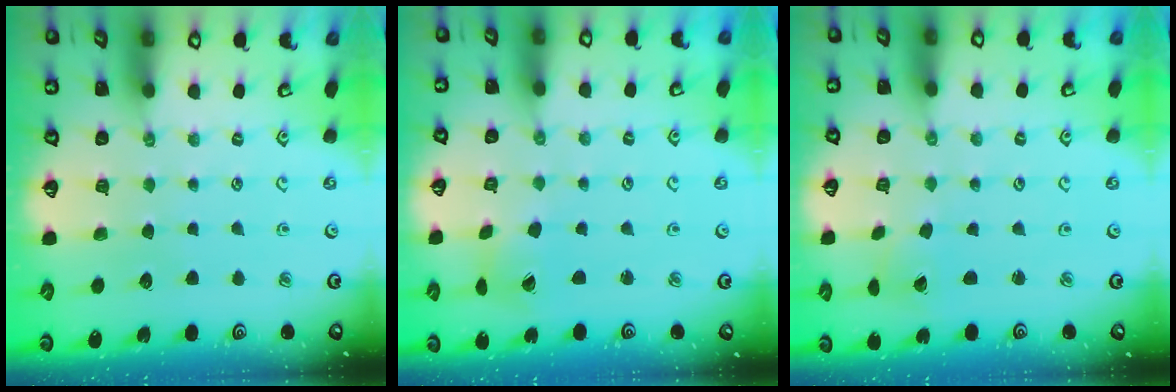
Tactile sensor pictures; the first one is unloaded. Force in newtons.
{"total": 2.8, "press": 2.7, "slide": 0.4}
{"total": 2.2, "press": 2.2, "slide": 0.2}